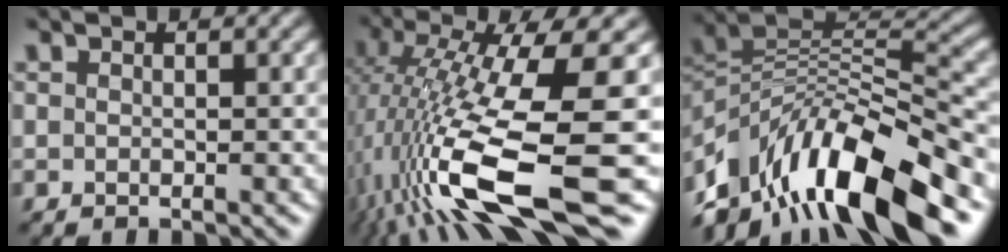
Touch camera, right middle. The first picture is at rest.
{"total": 14.5, "force": [-2.7, 3.6, 13.8], "torque": [-0.261, -0.001, -0.031]}
{"total": 11.8, "force": [-6.9, 4.7, 8.4], "torque": [-0.152, 0.034, -0.122]}